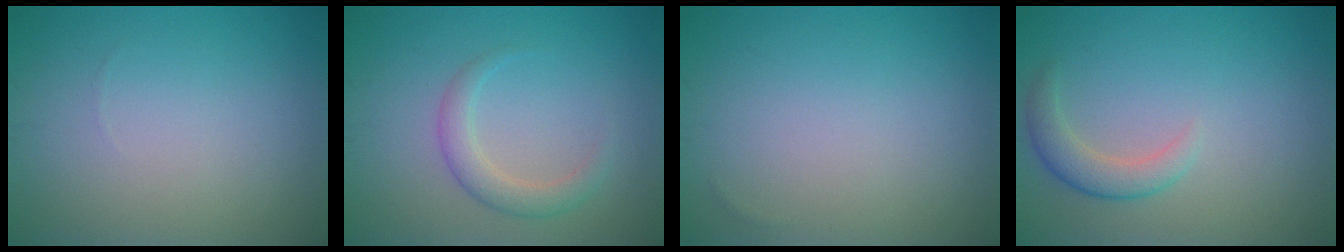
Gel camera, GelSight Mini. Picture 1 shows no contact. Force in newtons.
{"total": 2.5, "press": 2.5, "slide": 0.2}
{"total": 0.0}
{"total": 2.5, "press": 2.5, "slide": 0.3}